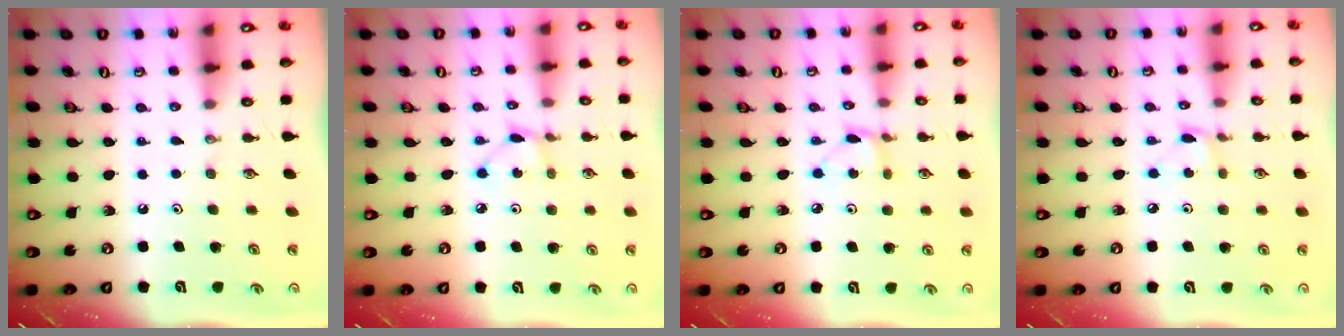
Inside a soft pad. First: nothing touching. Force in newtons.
{"total": 3.3, "press": 3.3, "slide": 0.4}
{"total": 3.3, "press": 3.3, "slide": 0.4}
{"total": 2.7, "press": 2.7, "slide": 0.3}